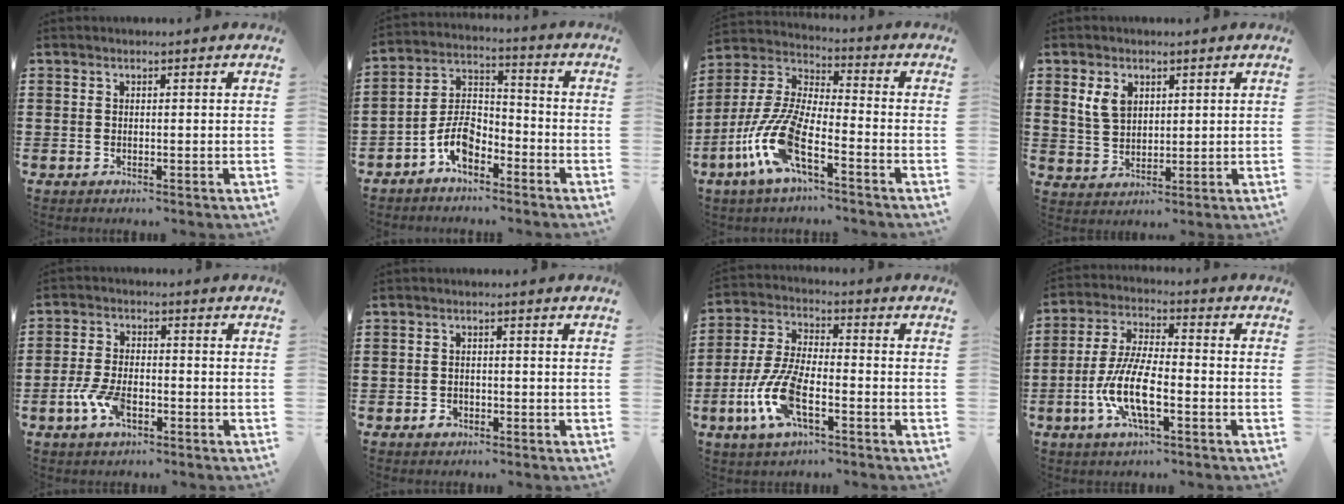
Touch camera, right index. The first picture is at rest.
{"total": 6.9, "force": [-4.2, 3.6, 4.2], "torque": [-0.101, 0.008, -0.084]}
{"total": 11.5, "force": [-6.0, 3.2, 9.2], "torque": [-0.237, -0.021, -0.126]}
{"total": 4.5, "force": [2.0, 3.1, 2.5], "torque": [-0.061, 0.012, 0.036]}
{"total": 5.7, "force": [-2.4, 2.6, 4.4], "torque": [-0.108, -0.004, -0.050]}
{"total": 1.5, "force": [-0.9, 1.0, 0.7], "torque": [-0.017, -0.004, -0.017]}
{"total": 10.3, "force": [-3.9, 4.0, 8.6], "torque": [-0.210, -0.014, -0.076]}
{"total": 9.8, "force": [-3.2, 3.0, 8.7], "torque": [-0.202, -0.014, -0.068]}